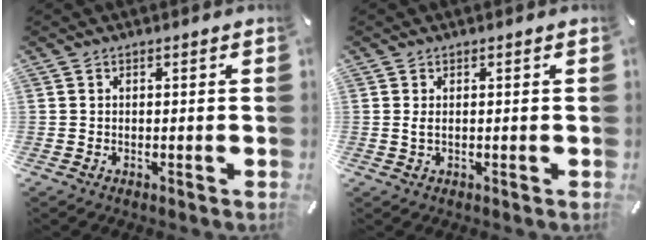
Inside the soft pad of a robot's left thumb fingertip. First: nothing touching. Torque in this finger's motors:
{"motor_torque": [0.17, 0.02, 0.20, 0.07, 0.03]}